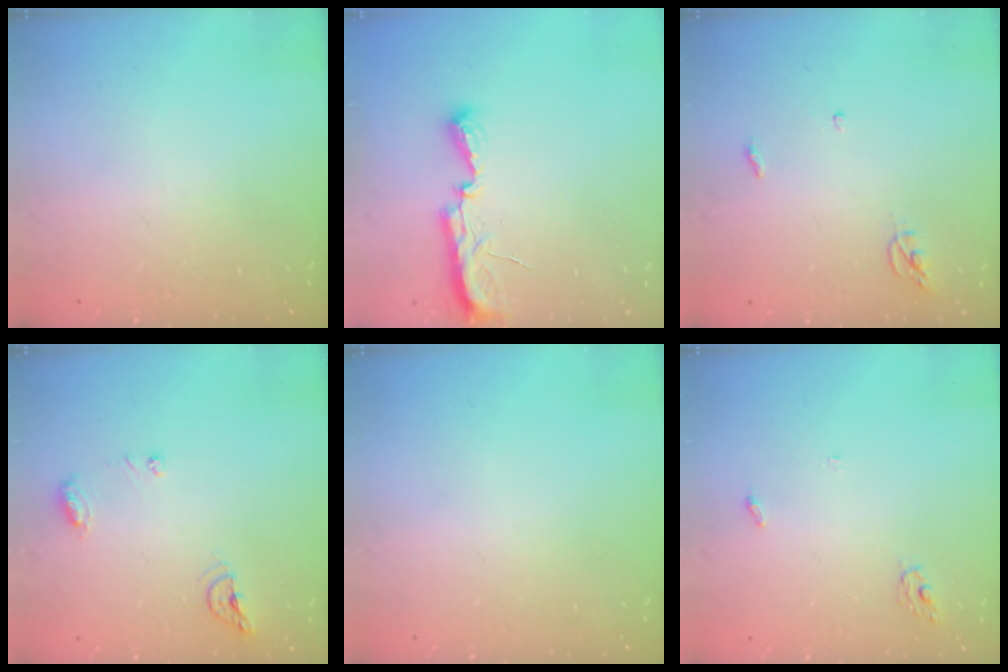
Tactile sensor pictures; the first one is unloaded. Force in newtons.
{"total": 7.6, "press": 7.6, "slide": 0.7}
{"total": 3.8, "press": 3.8, "slide": 0.3}
{"total": 7.4, "press": 7.4, "slide": 0.5}
{"total": 0.0}
{"total": 2.8, "press": 2.8, "slide": 0.2}